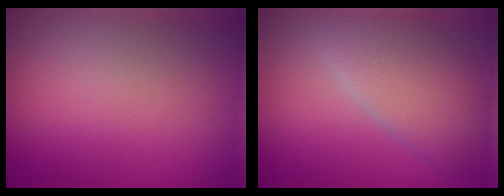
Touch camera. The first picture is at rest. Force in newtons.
{"total": 4.9, "press": 4.9, "slide": 0.2}